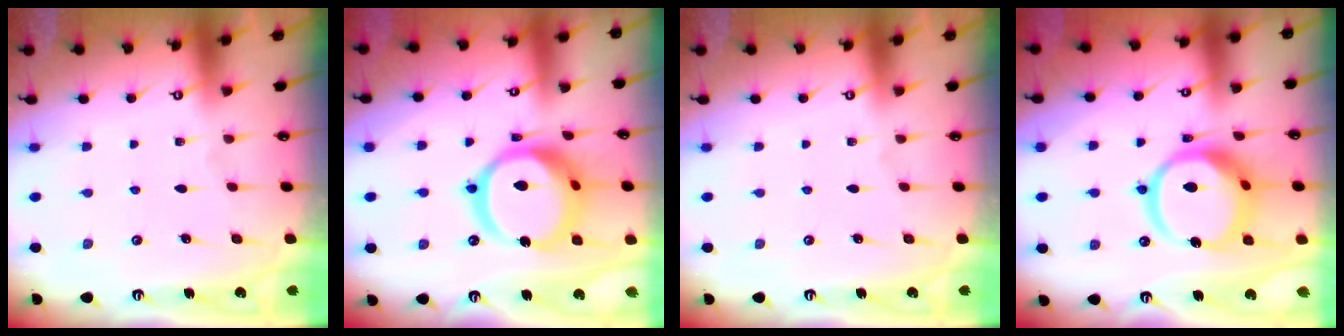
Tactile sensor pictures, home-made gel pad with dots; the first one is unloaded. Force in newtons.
{"total": 20.8, "press": 20.7, "slide": 2.4}
{"total": 0.0}
{"total": 15.4, "press": 15.3, "slide": 1.8}